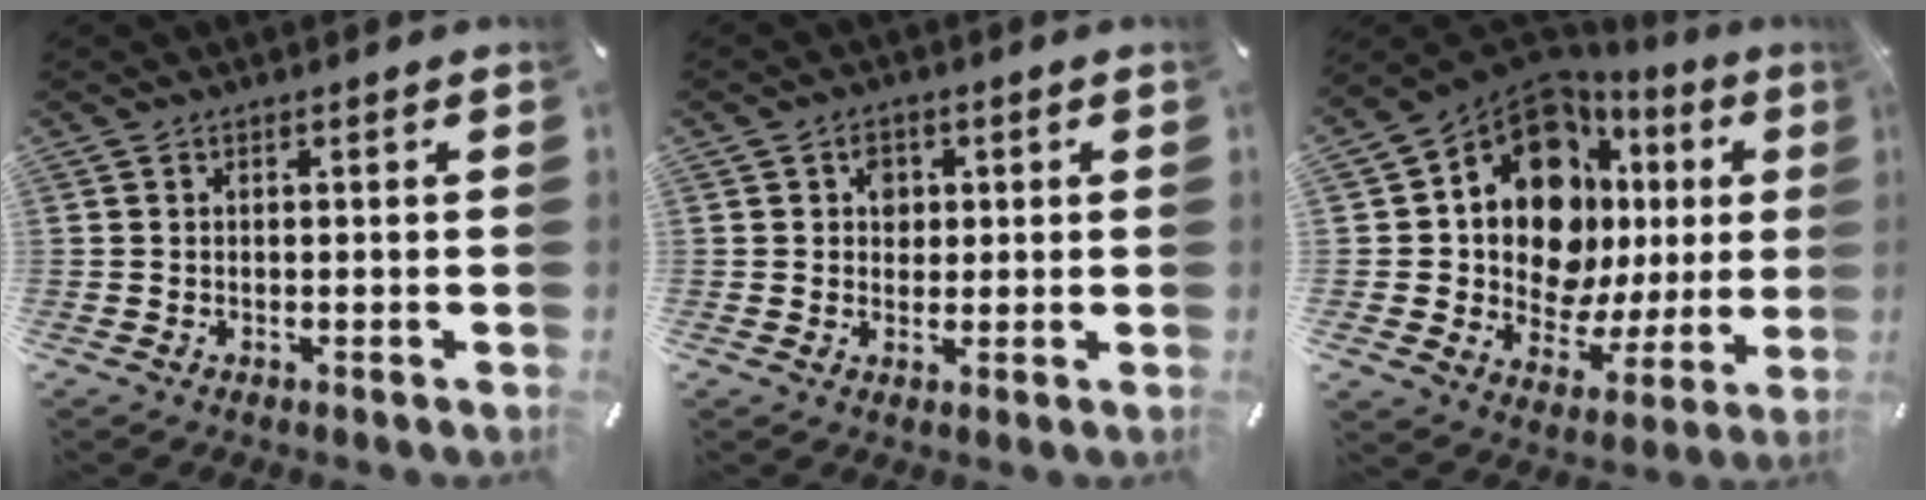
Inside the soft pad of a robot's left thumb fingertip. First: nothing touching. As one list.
[{"total": 3.9, "force": [0.8, 3.5, 1.6], "torque": [-0.015, -0.003, 0.007]}, {"total": 17.3, "force": [6.6, 11.5, 11.2], "torque": [-0.212, -0.065, 0.110]}]